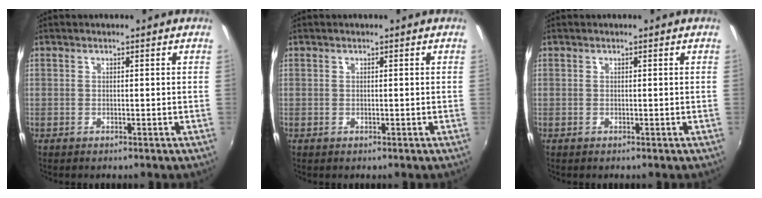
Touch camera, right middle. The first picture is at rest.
{"total": 0.0}
{"total": 0.0}